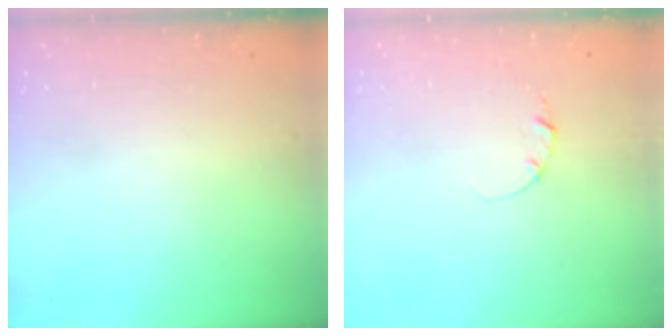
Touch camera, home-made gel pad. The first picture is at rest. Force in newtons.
{"total": 1.3, "press": 1.3, "slide": 0.2}